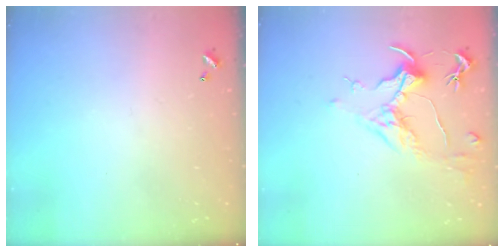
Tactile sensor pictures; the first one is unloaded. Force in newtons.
{"total": 1.6, "press": 1.4, "slide": 0.9}